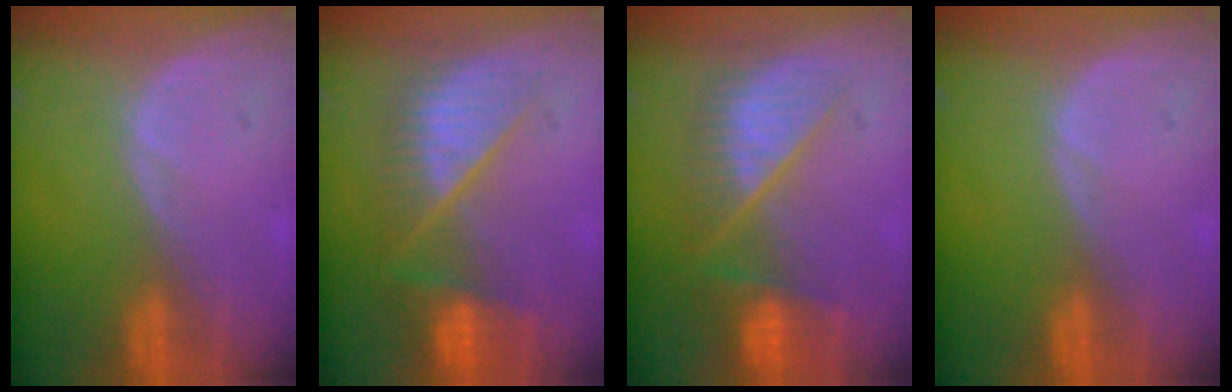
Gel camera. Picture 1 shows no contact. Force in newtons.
{"total": 9.4, "press": 8.2, "slide": 4.7}
{"total": 9.6, "press": 8.2, "slide": 5.1}
{"total": 0.0}